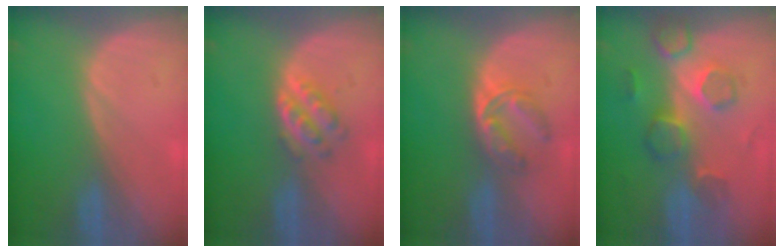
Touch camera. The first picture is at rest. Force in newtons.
{"total": 4.1, "press": 4.0, "slide": 0.9}
{"total": 5.3, "press": 5.1, "slide": 1.3}
{"total": 8.8, "press": 7.6, "slide": 4.4}